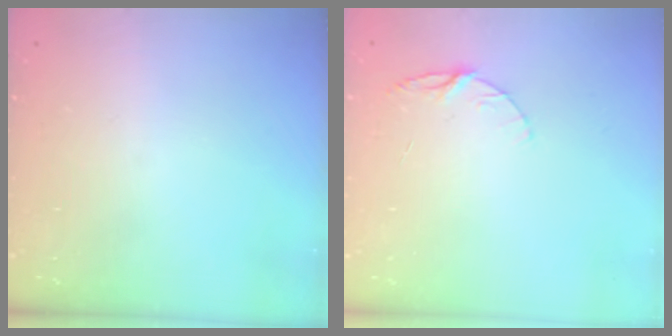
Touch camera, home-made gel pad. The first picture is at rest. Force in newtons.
{"total": 6.0, "press": 6.0, "slide": 0.6}